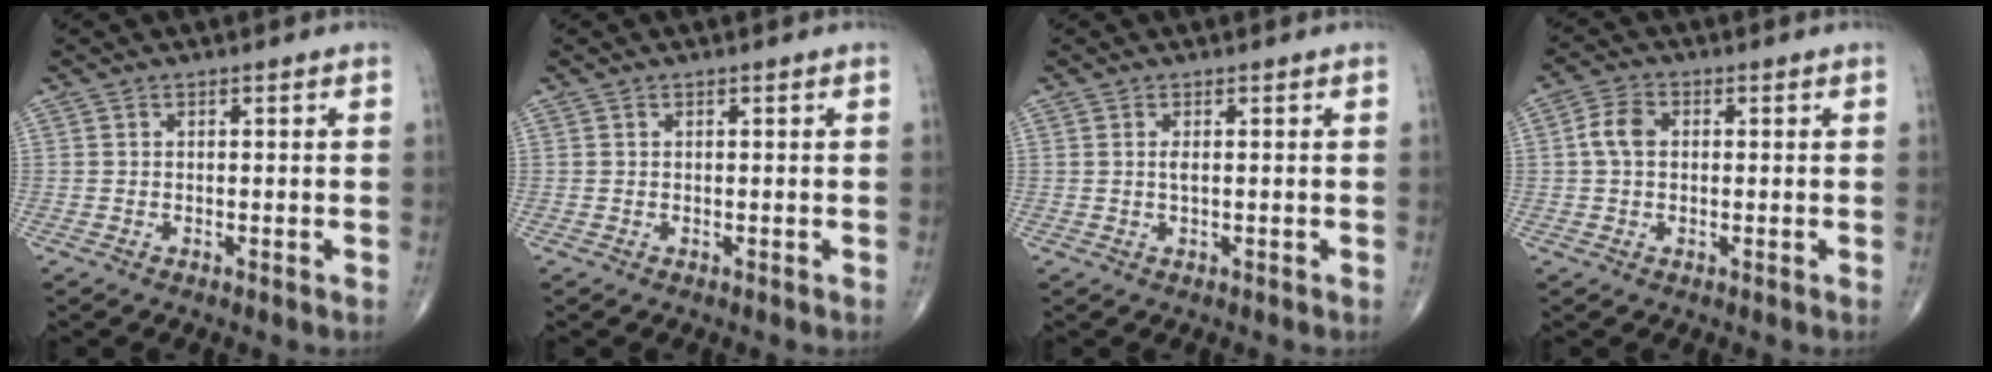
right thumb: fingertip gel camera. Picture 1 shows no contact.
{"total": 0.0}
{"total": 0.9, "force": [0.2, 0.2, 0.9], "torque": [-0.023, -0.001, 0.005]}
{"total": 4.4, "force": [0.4, 3.2, 3.0], "torque": [-0.061, 0.011, 0.002]}